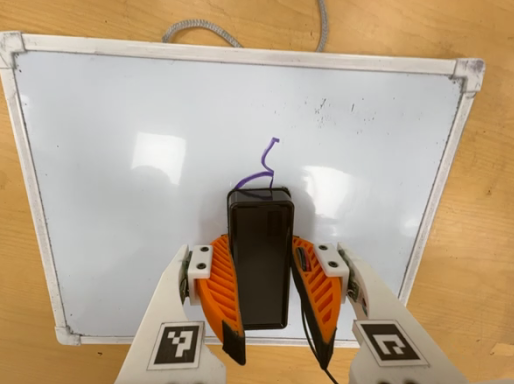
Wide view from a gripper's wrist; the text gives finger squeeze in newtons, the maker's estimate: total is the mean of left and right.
{"total": 10.1, "left": 8.8, "right": 11.3}